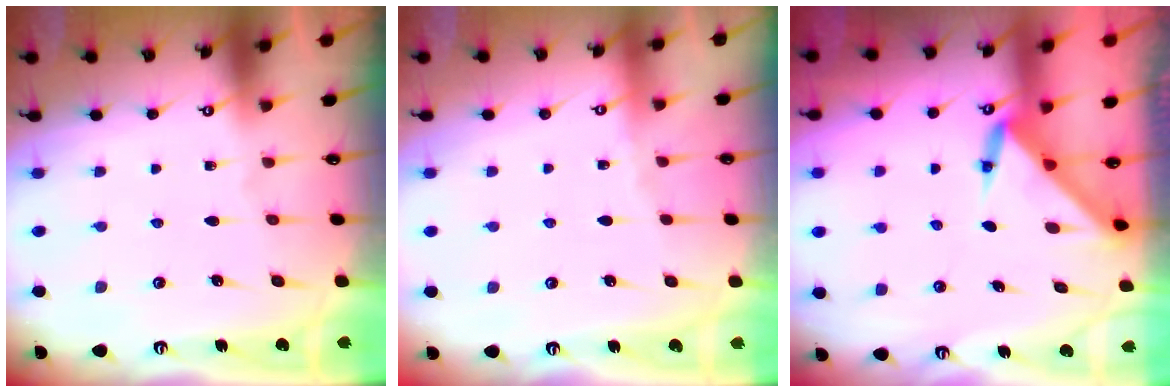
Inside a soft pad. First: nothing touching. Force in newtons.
{"total": 1.6, "press": 1.6, "slide": 0.4}
{"total": 3.2, "press": 3.2, "slide": 0.1}